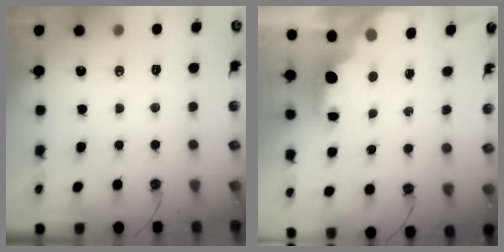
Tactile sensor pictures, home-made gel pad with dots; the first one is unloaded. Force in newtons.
{"total": 1.8, "press": 1.7, "slide": 0.5}